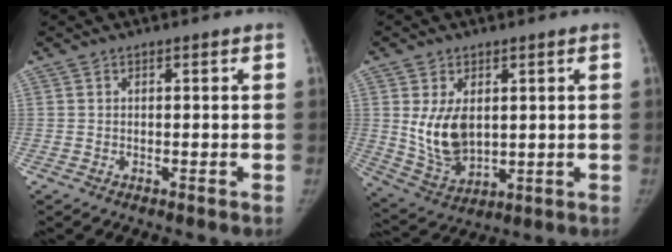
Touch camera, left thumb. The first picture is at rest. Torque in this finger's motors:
{"motor_torque": [-0.26, 0.49, 1.31, 0.03, 0.10]}